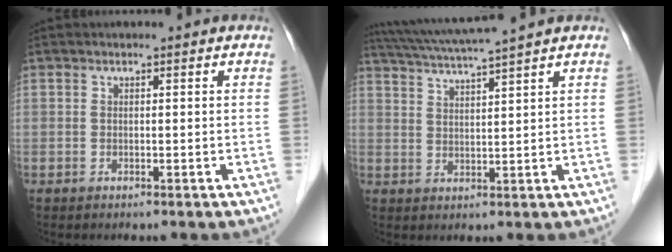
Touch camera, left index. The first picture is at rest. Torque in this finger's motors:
{"motor_torque": [0.36, -0.58, 0.10, 0.06]}